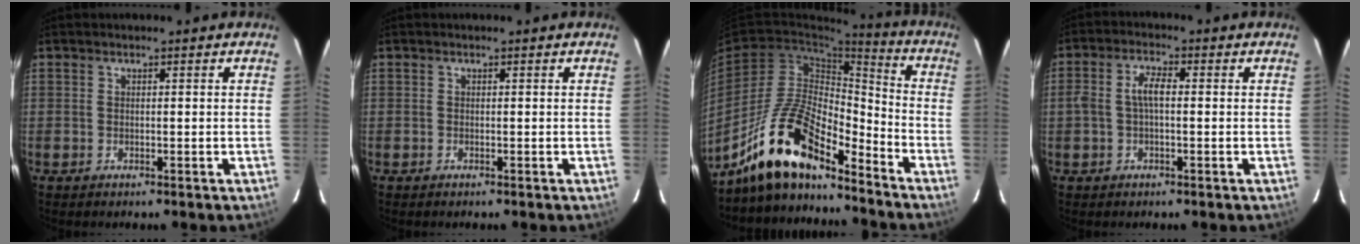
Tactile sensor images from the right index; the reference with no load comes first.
{"total": 0.0}
{"total": 16.6, "force": [-13.0, 4.9, 9.1], "torque": [-0.180, 0.007, -0.243]}
{"total": 4.2, "force": [-0.2, 1.6, 3.9], "torque": [-0.078, 0.011, -0.004]}